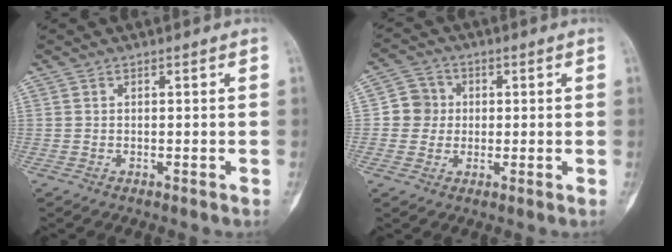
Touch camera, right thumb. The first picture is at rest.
{"total": 5.5, "force": [0.2, 5.4, 1.3], "torque": [0.010, 0.009, -0.006]}